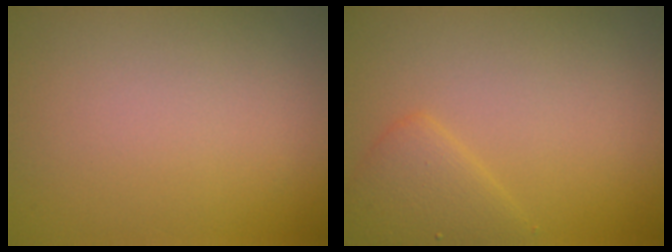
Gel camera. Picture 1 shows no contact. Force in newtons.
{"total": 2.6, "press": 2.6, "slide": 0.2}